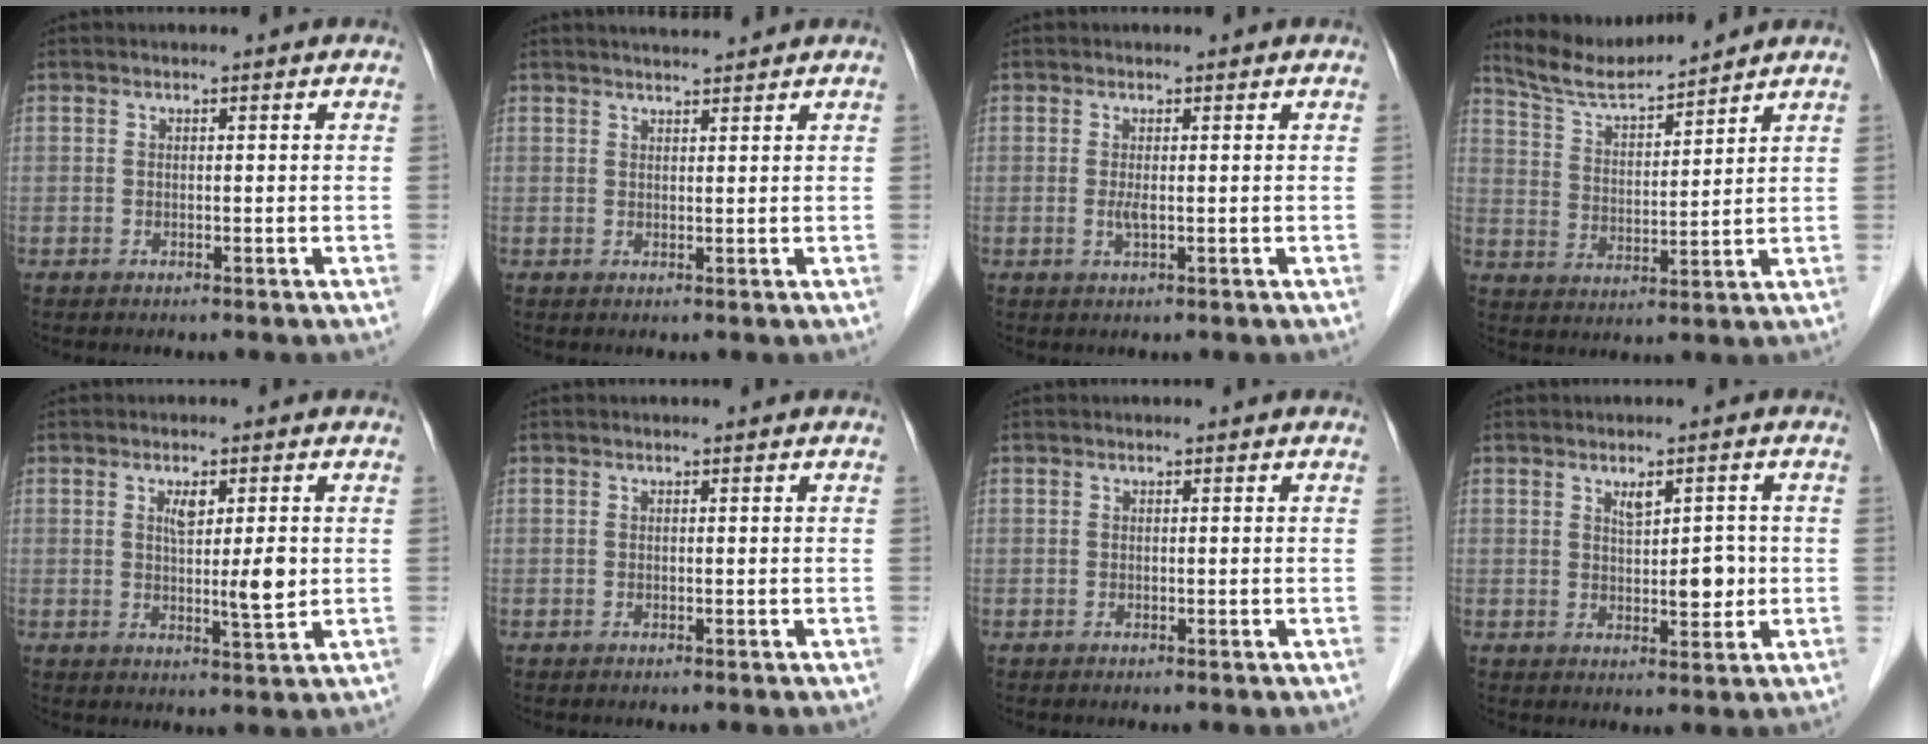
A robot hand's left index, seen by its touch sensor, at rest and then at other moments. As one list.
[{"total": 3.0, "force": [2.8, 0.1, 0.9], "torque": [-0.015, 0.015, 0.046]}, {"total": 1.3, "force": [-0.1, 0.1, 1.3], "torque": [-0.031, -0.003, -0.001]}, {"total": 8.2, "force": [8.0, -0.1, 1.8], "torque": [-0.051, 0.009, 0.161]}, {"total": 5.4, "force": [0.7, 1.0, 5.3], "torque": [-0.082, -0.004, 0.011]}, {"total": 0.0}, {"total": 0.0}, {"total": 4.3, "force": [0.6, 2.0, 3.8], "torque": [-0.057, 0.001, 0.016]}]